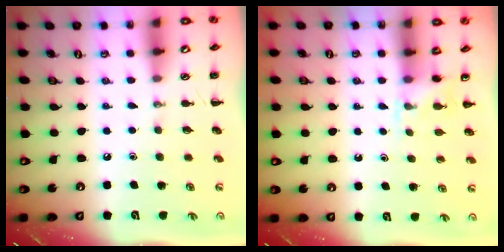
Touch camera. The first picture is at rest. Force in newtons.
{"total": 4.3, "press": 4.1, "slide": 1.2}